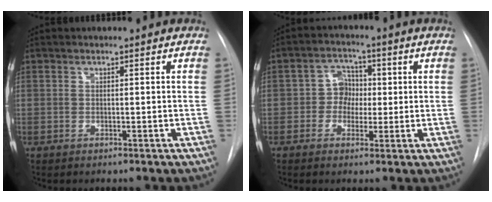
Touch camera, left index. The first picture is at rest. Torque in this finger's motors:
{"motor_torque": [0.42, 0.22, 0.02, 0.00]}